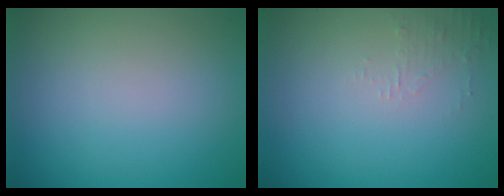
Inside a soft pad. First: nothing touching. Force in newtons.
{"total": 1.3, "press": 1.2, "slide": 0.3}